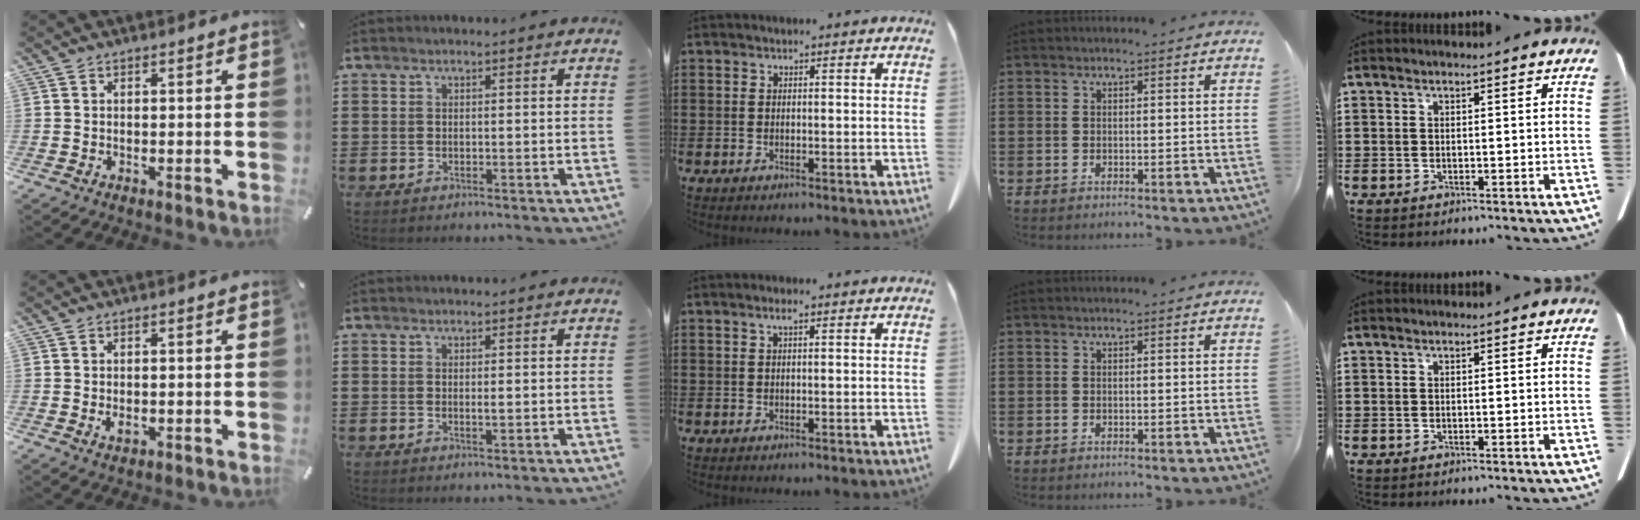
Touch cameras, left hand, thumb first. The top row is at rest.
{"thumb": {"total": 1.7, "force": [-0.1, 0.9, 1.4], "torque": [-0.035, -0.002, -0.005]}, "index": {"total": 0.7, "force": [0.1, 0.1, 0.7], "torque": [-0.014, -0.004, 0.004]}, "middle": {"total": 1.3, "force": [0.5, 0.3, 1.2], "torque": [-0.025, 0.005, 0.008]}}